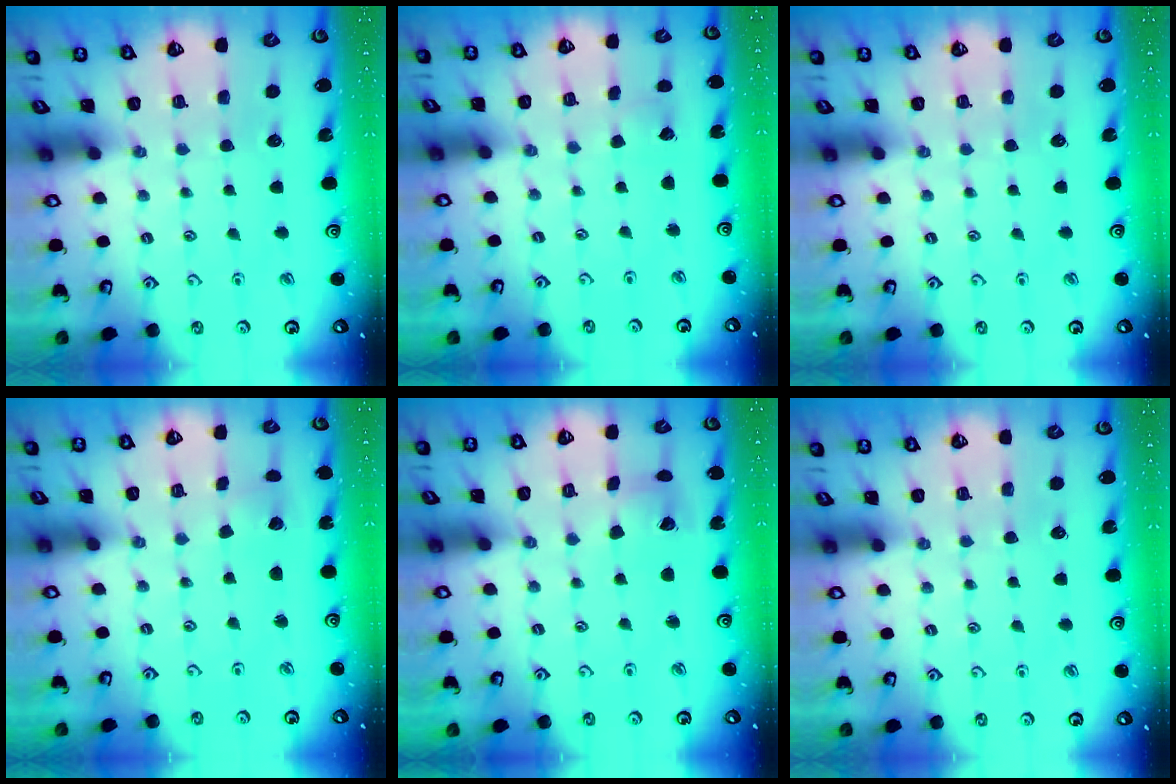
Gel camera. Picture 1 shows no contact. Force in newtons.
{"total": 2.0, "press": 2.0, "slide": 0.1}
{"total": 0.0}
{"total": 1.9, "press": 1.9, "slide": 0.1}
{"total": 6.3, "press": 6.2, "slide": 0.9}
{"total": 0.0}